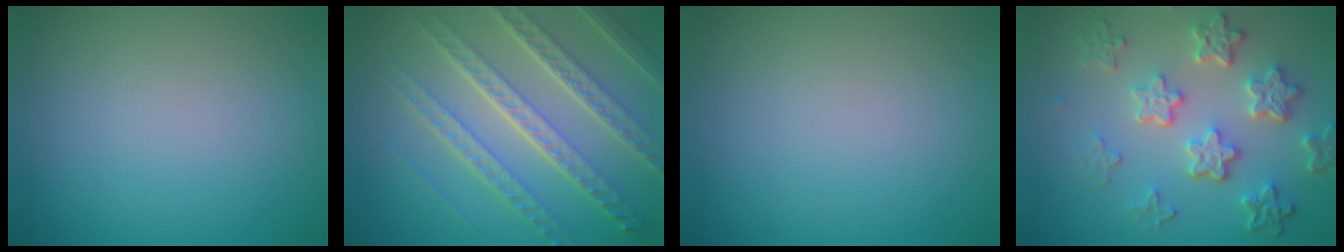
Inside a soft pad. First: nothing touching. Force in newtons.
{"total": 7.7, "press": 5.6, "slide": 5.3}
{"total": 0.0}
{"total": 5.9, "press": 4.5, "slide": 3.8}